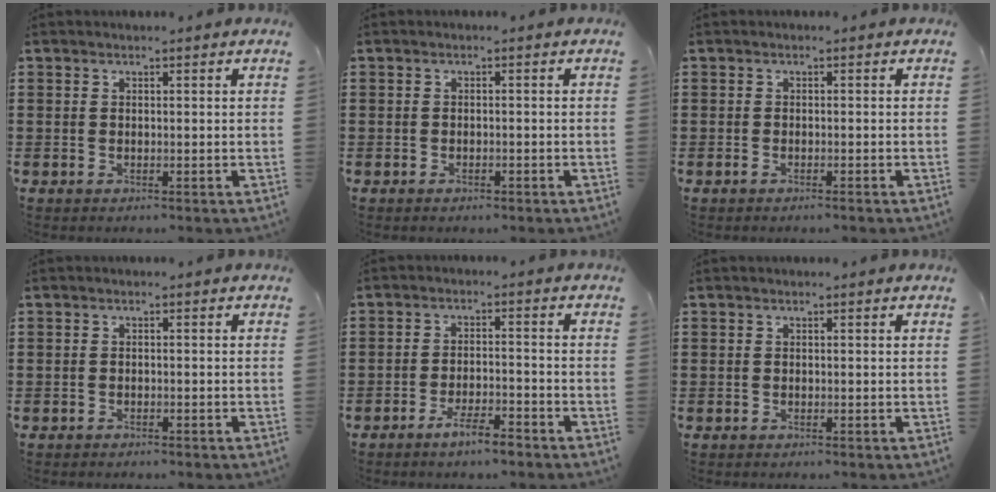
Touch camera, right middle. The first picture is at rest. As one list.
[{"total": 0.8, "force": [-0.7, 0.4, 0.1], "torque": [-0.004, 0.001, -0.016]}, {"total": 0.7, "force": [-0.6, -0.1, 0.4], "torque": [-0.010, -0.006, -0.009]}, {"total": 0.8, "force": [-0.8, 0.2, 0.0], "torque": [-0.003, 0.000, -0.016]}, {"total": 4.5, "force": [-3.7, 0.6, 2.4], "torque": [-0.047, 0.003, -0.070]}, {"total": 0.0}]